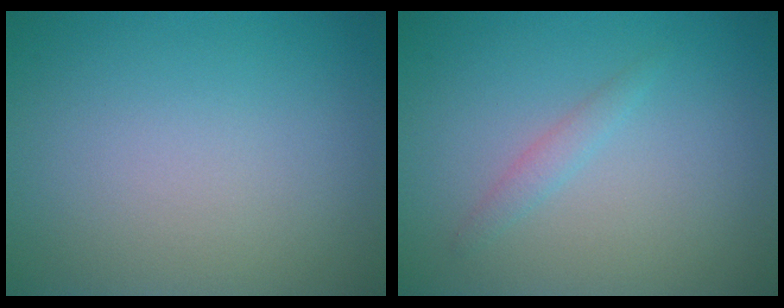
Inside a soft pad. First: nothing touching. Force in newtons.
{"total": 1.1, "press": 1.1, "slide": 0.1}